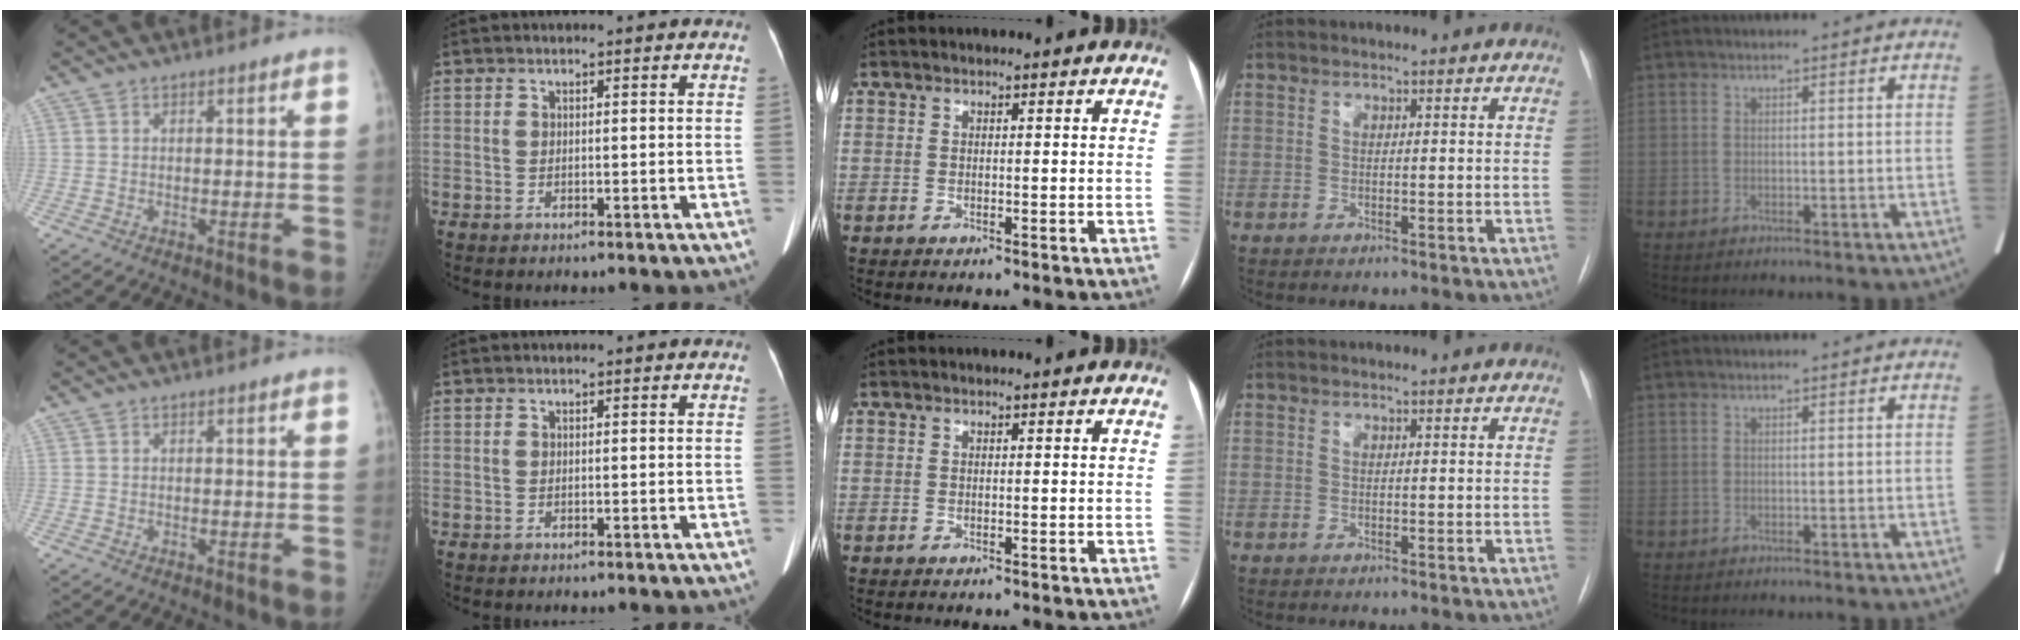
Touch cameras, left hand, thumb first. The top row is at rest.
{}